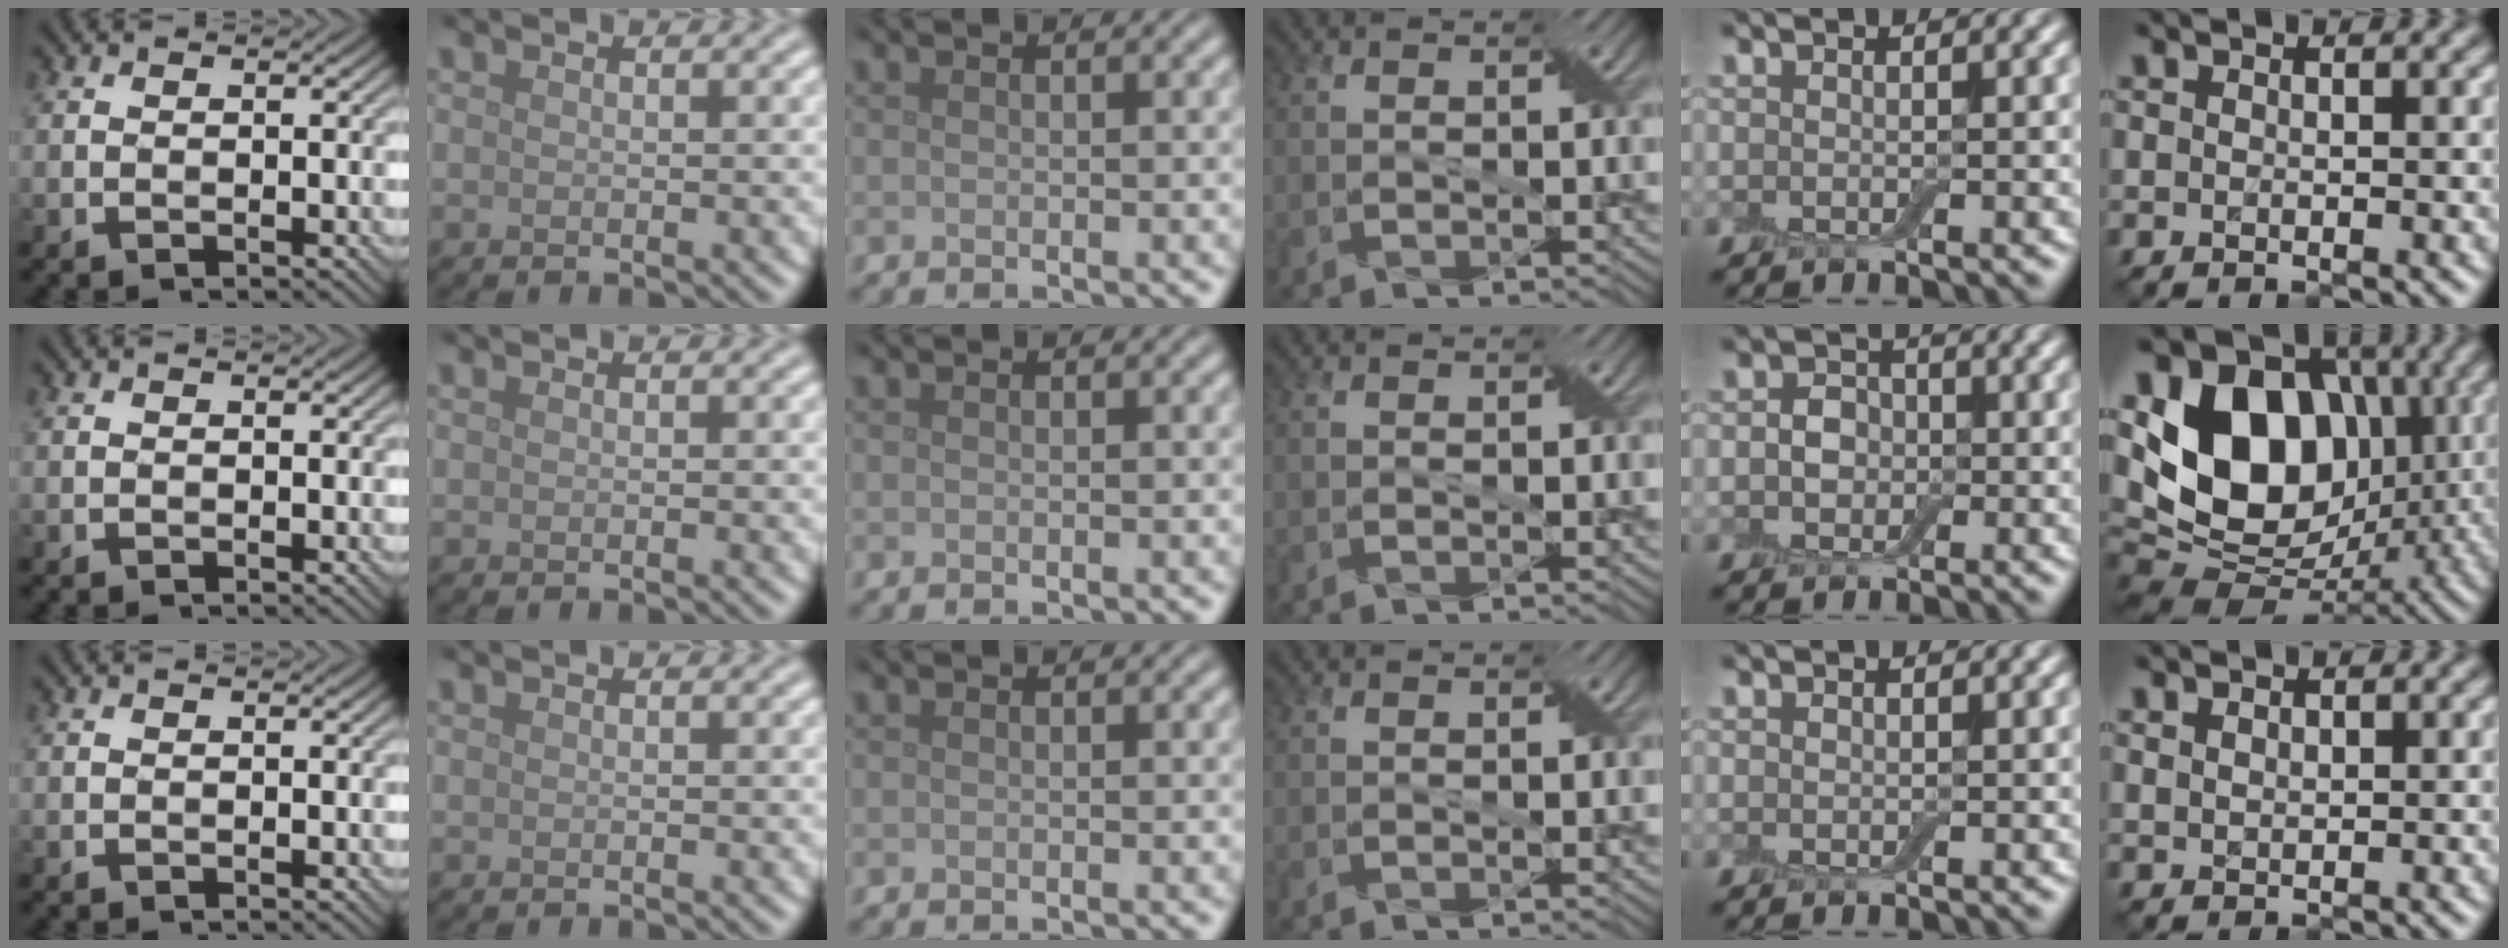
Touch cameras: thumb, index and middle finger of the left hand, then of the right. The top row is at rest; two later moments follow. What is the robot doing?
{"motion": "extract", "object": "drawer"}